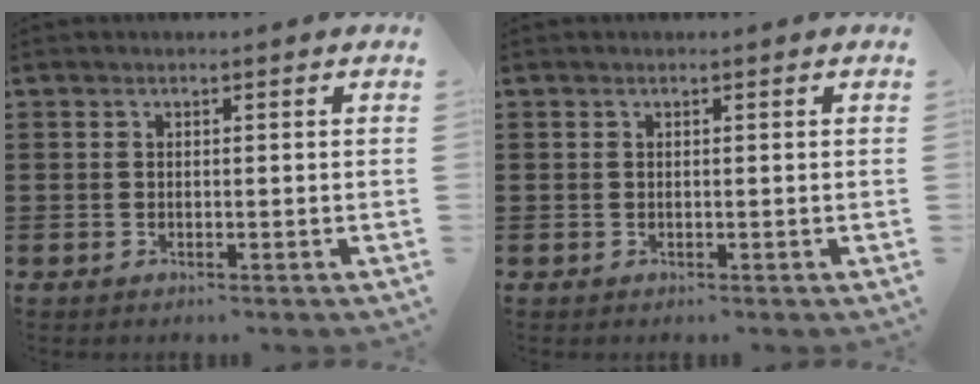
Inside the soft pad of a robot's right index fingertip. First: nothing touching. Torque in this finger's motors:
{"motor_torque": [0.17, -0.06, 0.00, 0.00]}